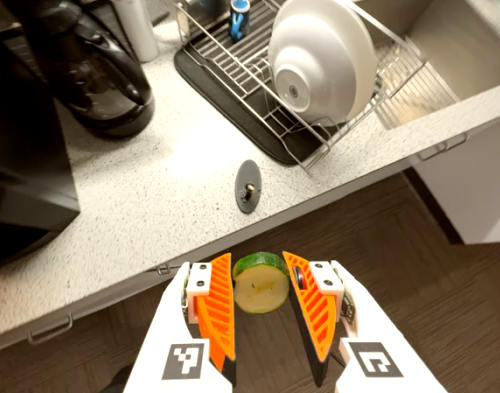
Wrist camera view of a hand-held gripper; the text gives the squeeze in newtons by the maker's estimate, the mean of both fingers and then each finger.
{"total": 9.3, "left": 9.5, "right": 9.1}